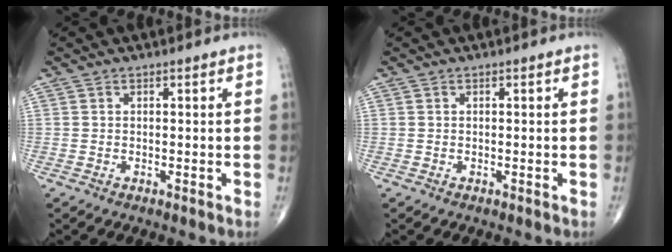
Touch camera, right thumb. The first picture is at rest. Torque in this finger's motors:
{"motor_torque": [0.11, 0.10, -0.01, 0.00, 0.04]}